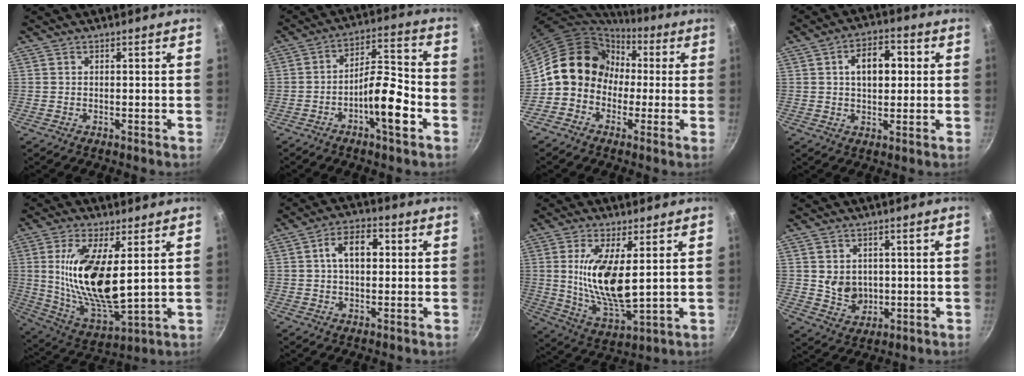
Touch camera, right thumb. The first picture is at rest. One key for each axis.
{"total": 11.1, "fx": -4.5, "fy": 3.4, "fz": 9.6, "tx": -0.140, "ty": 0.048, "tz": -0.075}
{"total": 13.2, "fx": -0.1, "fy": 11.7, "fz": 6.0, "tx": -0.057, "ty": 0.038, "tz": -0.021}
{"total": 9.3, "fx": 1.6, "fy": 5.7, "fz": 7.1, "tx": -0.079, "ty": 0.013, "tz": 0.018}
{"total": 18.5, "fx": 3.4, "fy": 7.2, "fz": 16.7, "tx": -0.318, "ty": -0.033, "tz": 0.073}
{"total": 8.4, "fx": 1.4, "fy": 5.0, "fz": 6.5, "tx": -0.085, "ty": 0.016, "tz": 0.015}
{"total": 14.3, "fx": 2.5, "fy": 5.3, "fz": 13.0, "tx": -0.247, "ty": -0.026, "tz": 0.056}
{"total": 6.3, "fx": 0.6, "fy": 5.3, "fz": 3.4, "tx": -0.043, "ty": -0.012, "tz": 0.023}